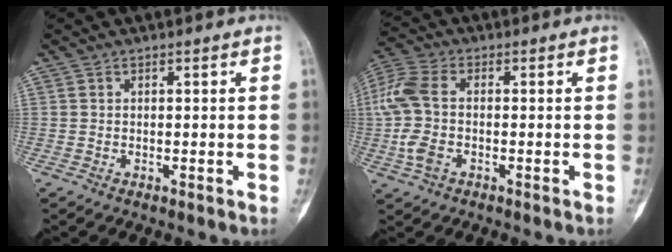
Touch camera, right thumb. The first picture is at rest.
{"total": 10.7, "force": [-0.9, 6.4, 8.5], "torque": [-0.214, 0.019, -0.023]}